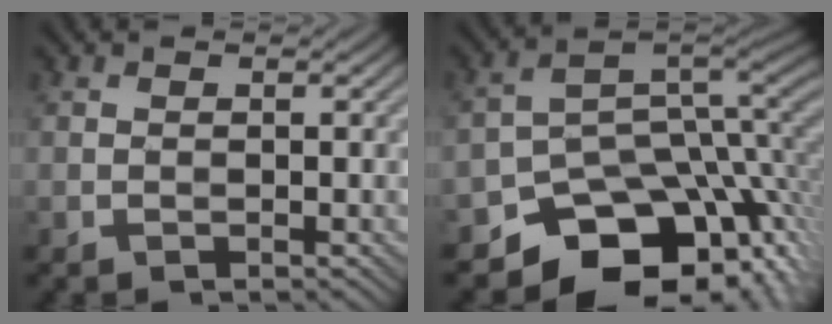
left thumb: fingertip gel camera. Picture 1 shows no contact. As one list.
[{"total": 13.3, "force": [-7.2, 8.8, 6.9], "torque": [-0.112, -0.027, -0.102]}]